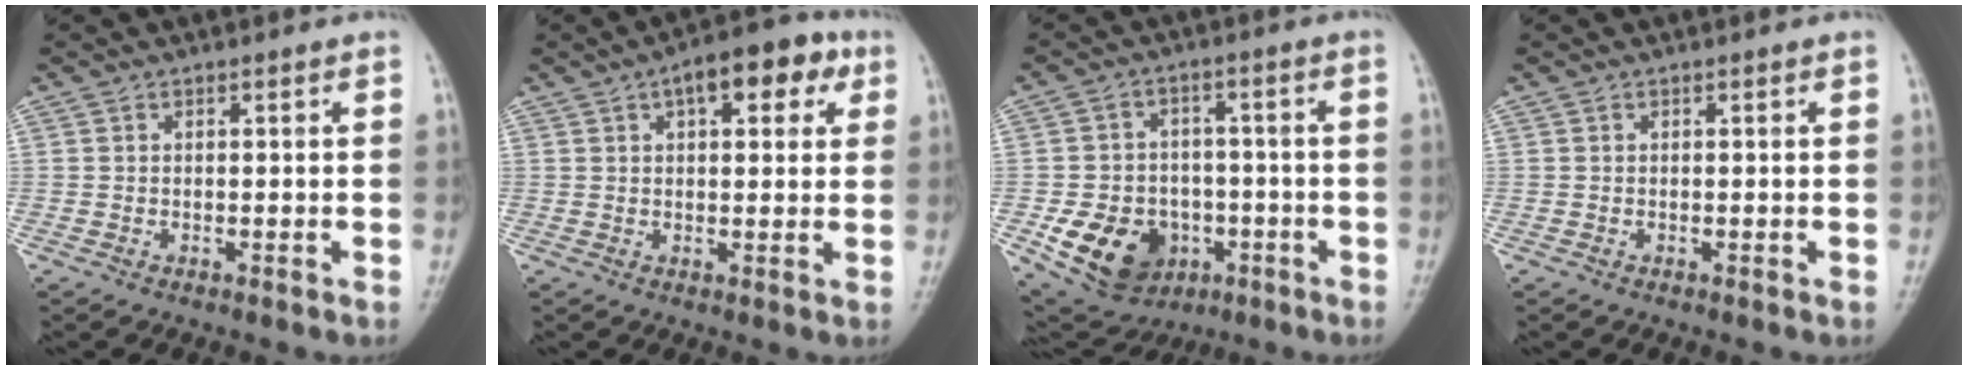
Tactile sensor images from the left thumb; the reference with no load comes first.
{"total": 10.5, "force": [4.5, 4.9, 8.2], "torque": [-0.080, 0.010, 0.053]}
{"total": 13.3, "force": [-4.8, 10.3, 6.7], "torque": [-0.093, 0.017, -0.066]}
{"total": 0.0}